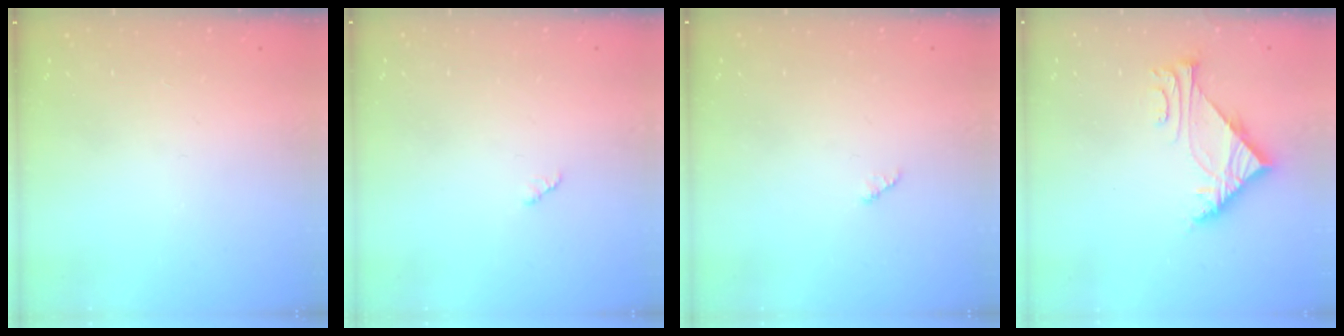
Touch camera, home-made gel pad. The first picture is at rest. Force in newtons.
{"total": 2.1, "press": 2.1, "slide": 0.3}
{"total": 1.3, "press": 1.3, "slide": 0.2}
{"total": 7.0, "press": 7.0, "slide": 0.4}